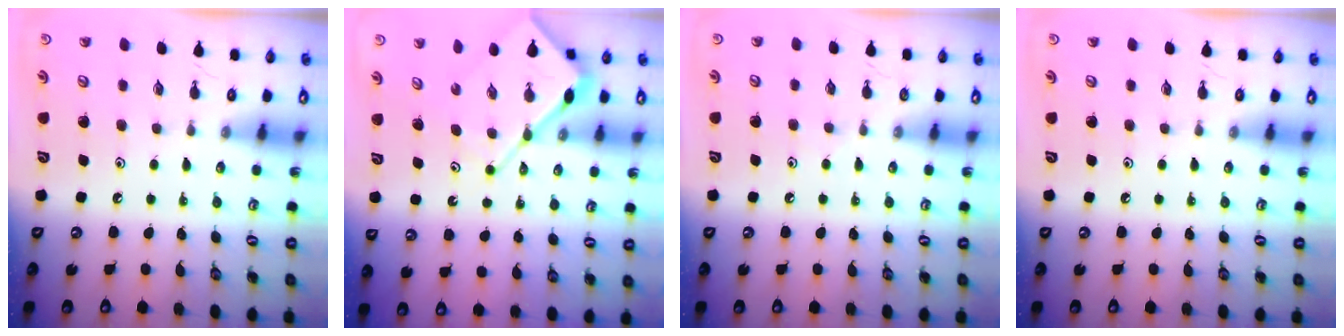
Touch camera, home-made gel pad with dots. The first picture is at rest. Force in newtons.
{"total": 8.6, "press": 8.5, "slide": 0.9}
{"total": 4.3, "press": 4.3, "slide": 0.3}
{"total": 0.0}